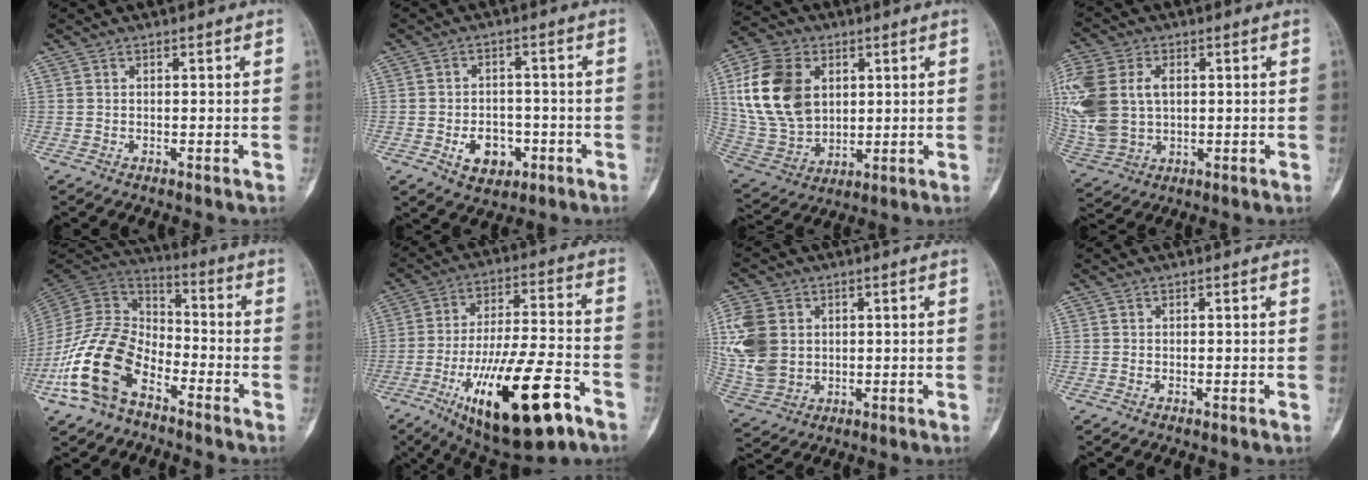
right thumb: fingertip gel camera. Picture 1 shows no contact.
{"total": 7.2, "force": [-2.5, 5.3, 4.1], "torque": [-0.035, 0.018, -0.032]}
{"total": 18.2, "force": [4.3, 13.1, 11.9], "torque": [-0.218, -0.007, 0.092]}
{"total": 19.1, "force": [2.9, 13.5, 13.2], "torque": [-0.336, 0.007, 0.067]}
{"total": 17.8, "force": [-8.8, 10.5, 11.2], "torque": [-0.214, 0.065, -0.180]}
{"total": 22.4, "force": [-10.5, 7.0, 18.4], "torque": [-0.323, 0.042, -0.164]}
{"total": 12.5, "force": [2.1, 9.6, 7.7], "torque": [-0.163, -0.002, 0.052]}
{"total": 0.0}